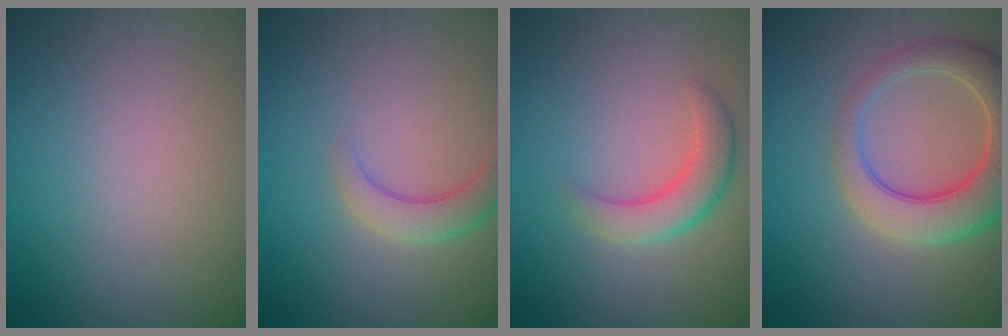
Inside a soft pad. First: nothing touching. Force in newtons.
{"total": 2.7, "press": 2.7, "slide": 0.3}
{"total": 3.5, "press": 3.5, "slide": 0.1}
{"total": 7.1, "press": 7.1, "slide": 0.6}